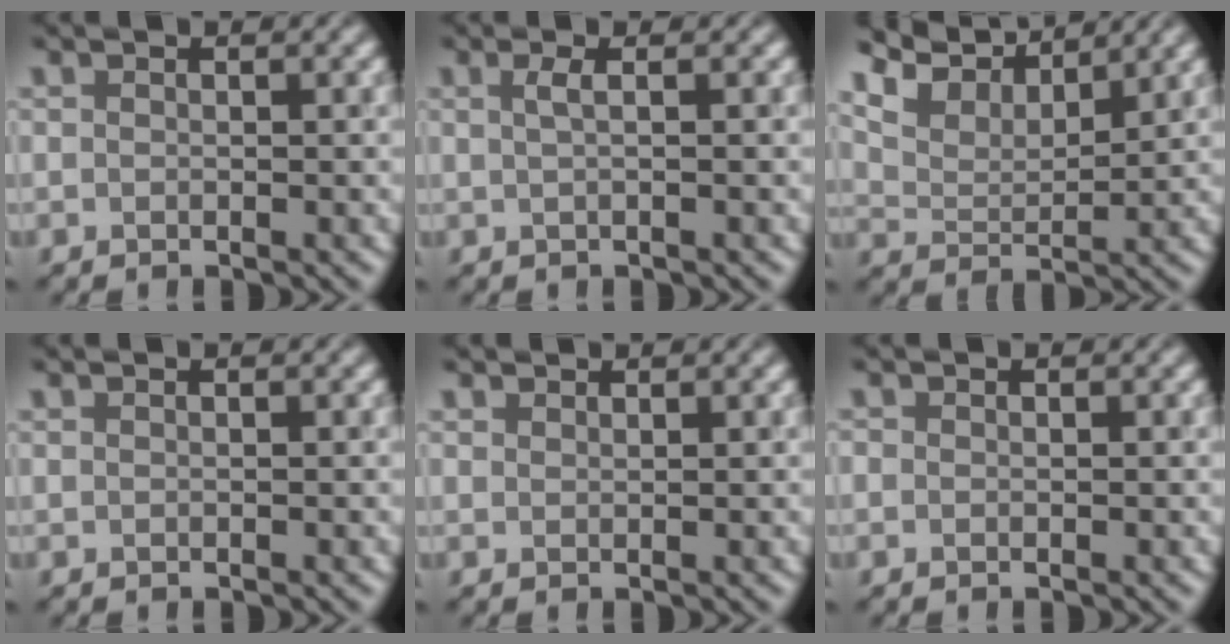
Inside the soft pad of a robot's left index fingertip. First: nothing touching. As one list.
[{"total": 1.1, "force": [0.3, 0.2, 1.0], "torque": [-0.016, 0.007, 0.004]}, {"total": 6.4, "force": [5.8, 1.4, 2.1], "torque": [-0.055, 0.017, 0.096]}, {"total": 0.0}, {"total": 0.9, "force": [0.9, 0.2, -0.1], "torque": [0.002, 0.001, 0.014]}, {"total": 0.0}]